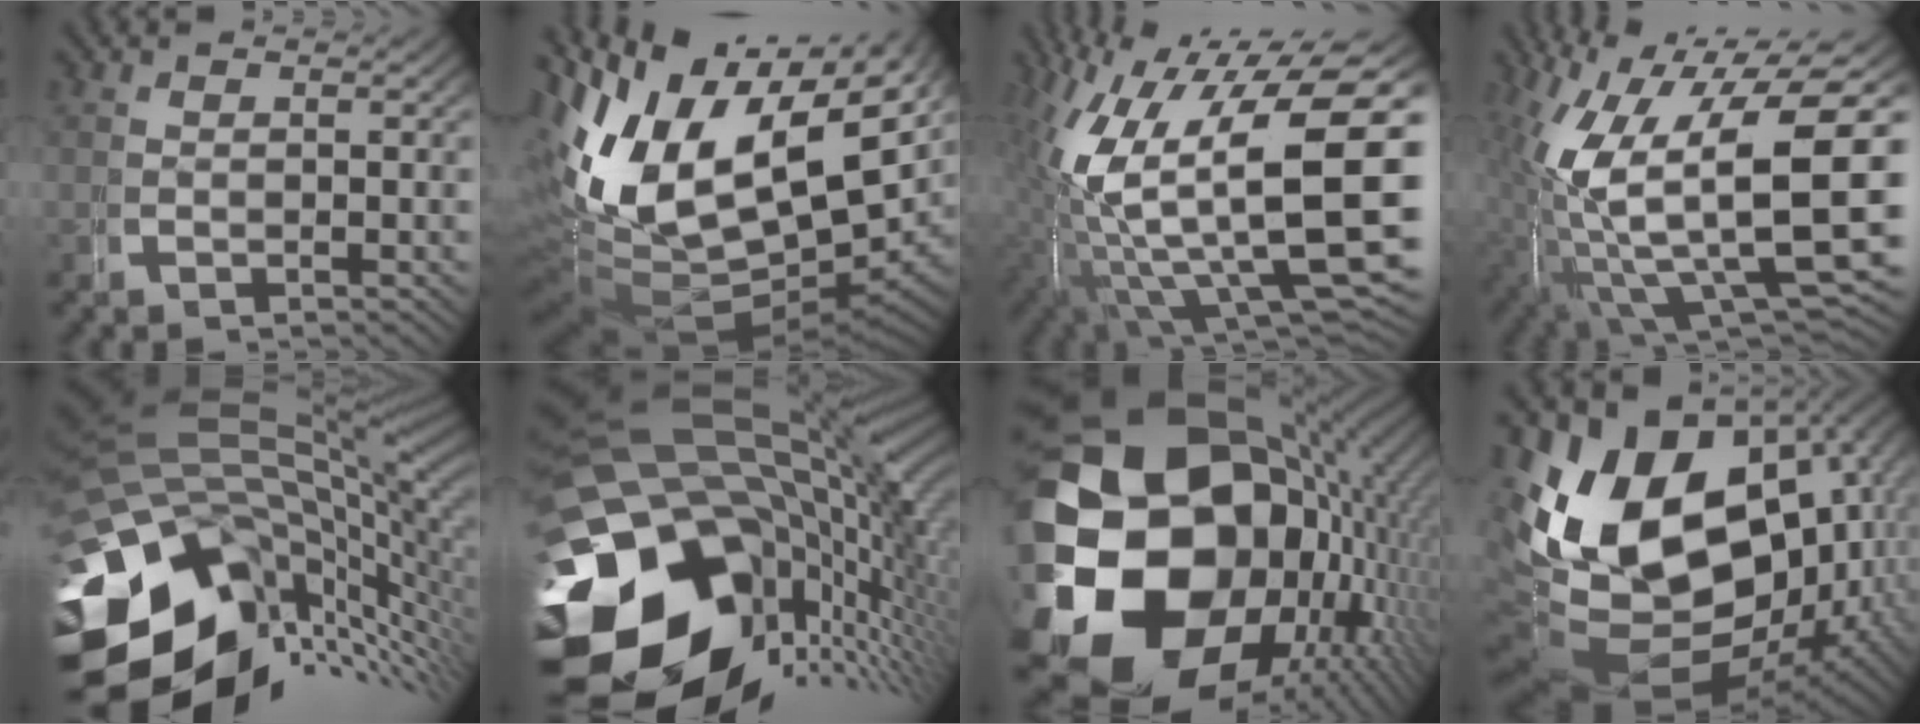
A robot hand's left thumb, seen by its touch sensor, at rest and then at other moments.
{"total": 19.3, "force": [-0.6, 12.4, 14.8], "torque": [-0.309, -0.070, 0.027]}
{"total": 17.6, "force": [-2.0, 10.4, 14.0], "torque": [-0.279, -0.086, 0.012]}
{"total": 16.2, "force": [-2.7, 10.2, 12.4], "torque": [-0.267, -0.089, -0.001]}
{"total": 31.6, "force": [-5.1, 21.5, 22.6], "torque": [-0.372, -0.064, -0.060]}
{"total": 34.2, "force": [-4.1, 21.9, 25.9], "torque": [-0.414, -0.080, -0.034]}
{"total": 32.1, "force": [-2.5, 22.4, 22.9], "torque": [-0.406, -0.090, -0.013]}
{"total": 26.4, "force": [-0.7, 18.9, 18.4], "torque": [-0.362, -0.067, 0.009]}